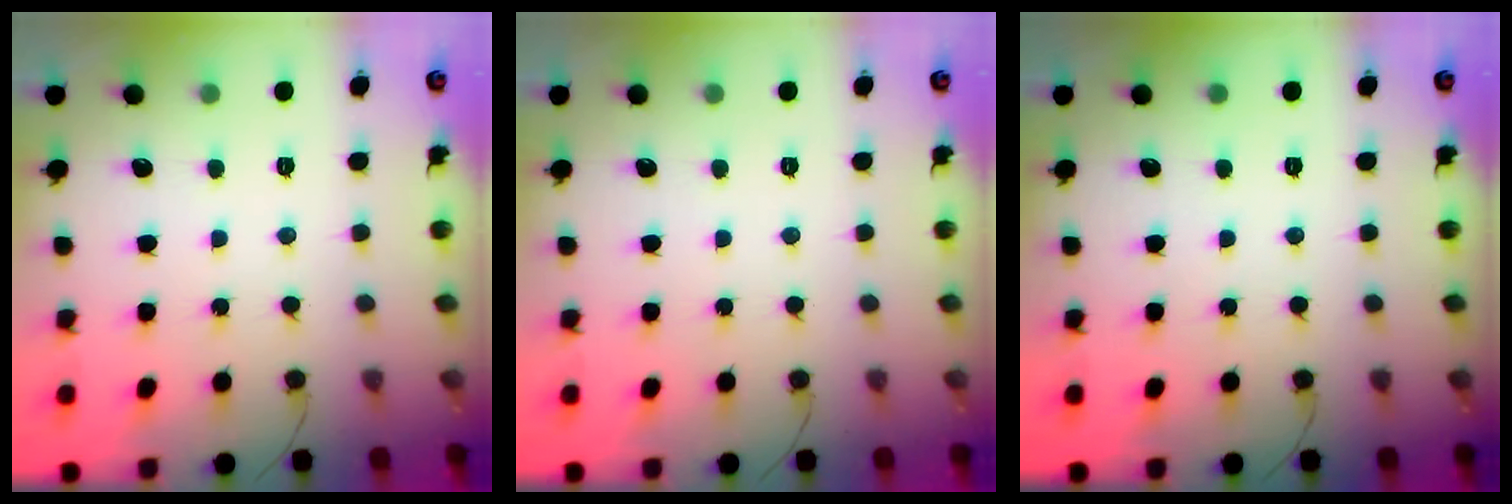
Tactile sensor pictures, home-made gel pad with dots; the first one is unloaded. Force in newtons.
{"total": 0.0}
{"total": 0.0}